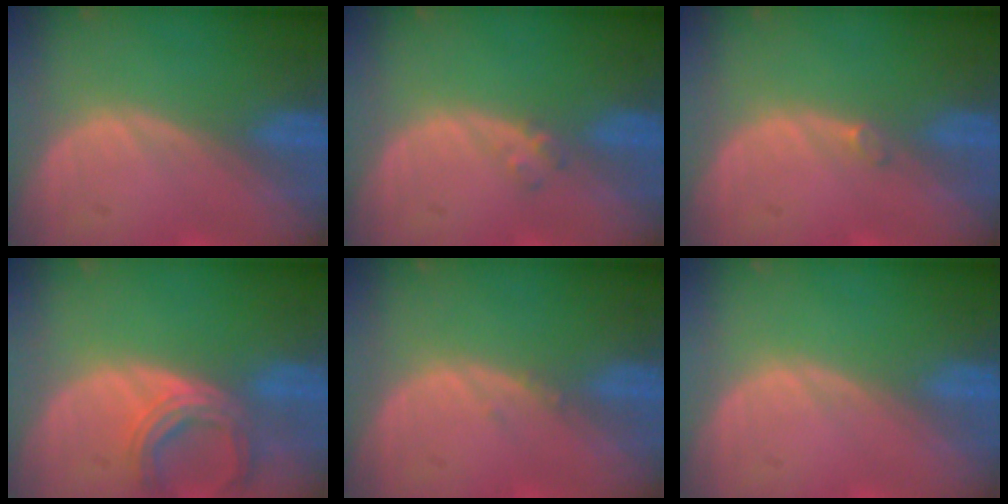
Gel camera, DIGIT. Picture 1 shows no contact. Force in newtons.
{"total": 1.2, "press": 1.2, "slide": 0.2}
{"total": 0.6, "press": 0.6, "slide": 0.1}
{"total": 5.8, "press": 5.6, "slide": 1.6}
{"total": 0.6, "press": 0.6, "slide": 0.3}
{"total": 0.0}